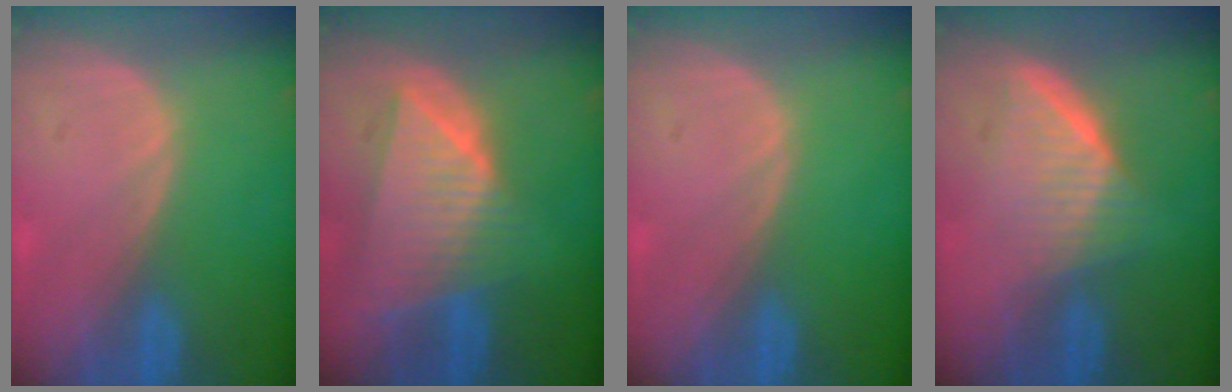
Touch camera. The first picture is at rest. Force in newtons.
{"total": 9.1, "press": 8.2, "slide": 4.1}
{"total": 0.0}
{"total": 6.8, "press": 6.0, "slide": 3.1}